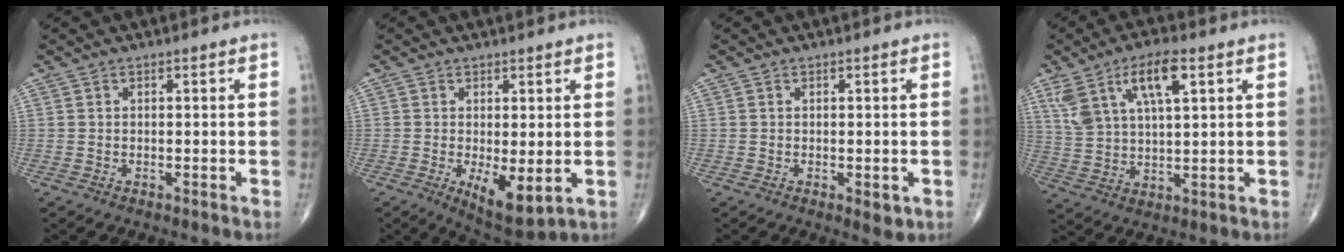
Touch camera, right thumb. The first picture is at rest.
{"total": 7.5, "force": [-1.3, 2.9, 6.8], "torque": [-0.098, -0.023, -0.012]}
{"total": 2.2, "force": [-0.6, 1.0, 1.8], "torque": [-0.016, -0.004, -0.005]}
{"total": 11.4, "force": [5.4, 4.1, 9.1], "torque": [-0.173, -0.007, 0.107]}